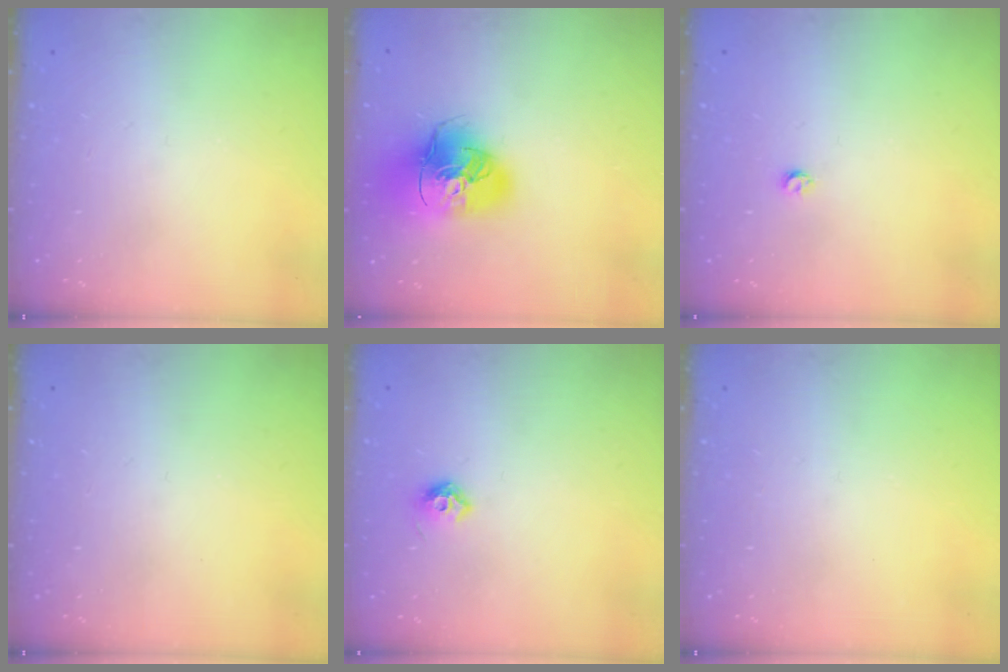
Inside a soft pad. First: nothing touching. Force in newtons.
{"total": 19.6, "press": 19.4, "slide": 2.7}
{"total": 2.9, "press": 2.8, "slide": 0.5}
{"total": 0.0}
{"total": 6.4, "press": 6.3, "slide": 1.1}
{"total": 0.0}